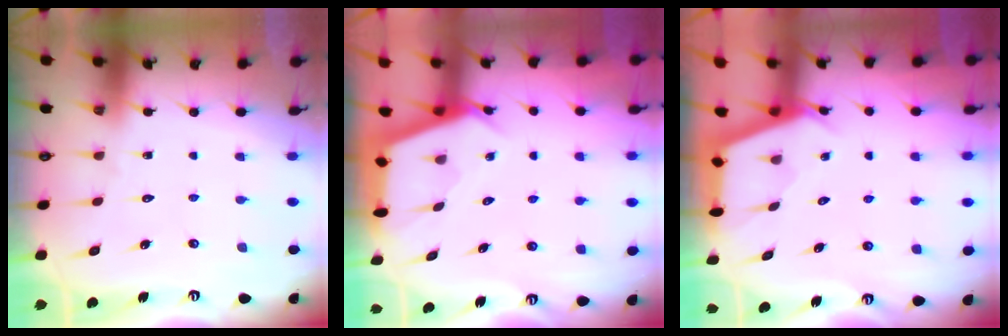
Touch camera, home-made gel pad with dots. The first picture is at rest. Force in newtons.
{"total": 2.7, "press": 2.7, "slide": 0.3}
{"total": 2.5, "press": 2.5, "slide": 0.3}